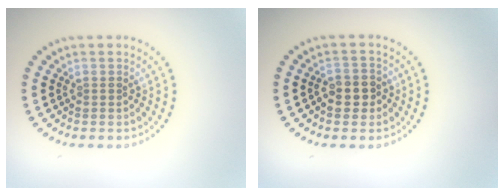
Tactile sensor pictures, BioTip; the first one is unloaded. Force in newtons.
{"total": 2.3, "press": 2.2, "slide": 0.5}